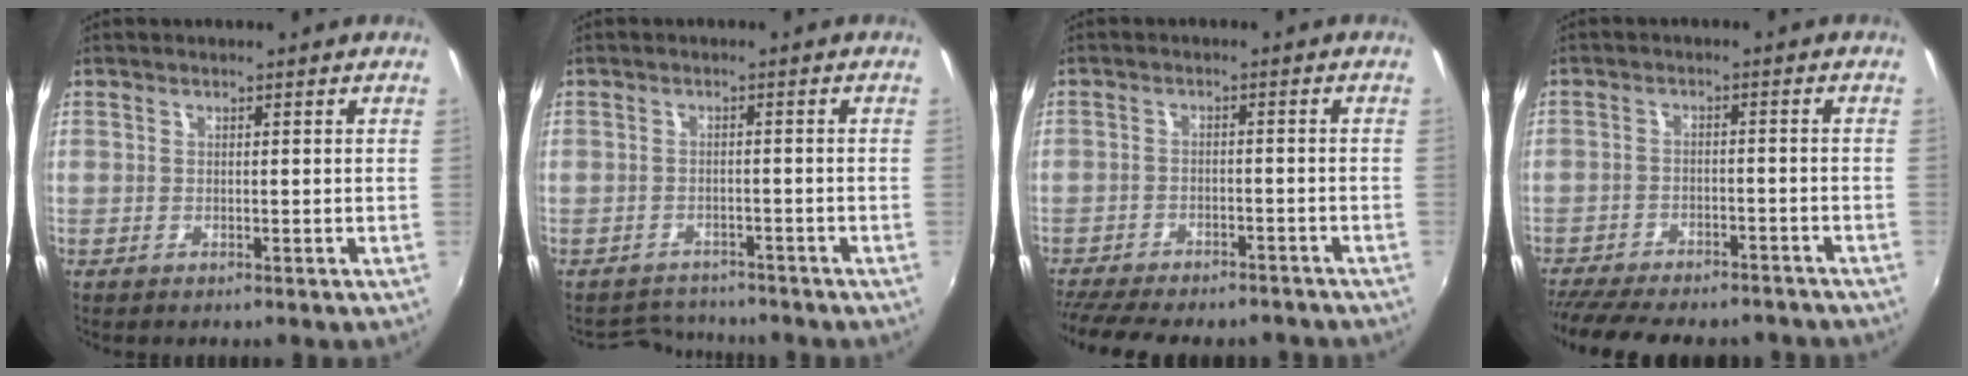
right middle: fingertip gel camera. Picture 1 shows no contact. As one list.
[{"total": 5.2, "force": [-5.0, 1.6, 0.1], "torque": [-0.019, 0.002, -0.080]}, {"total": 16.1, "force": [-13.7, 4.7, 6.9], "torque": [-0.154, -0.029, -0.195]}, {"total": 18.2, "force": [-15.4, 5.5, 7.9], "torque": [-0.172, -0.027, -0.215]}]